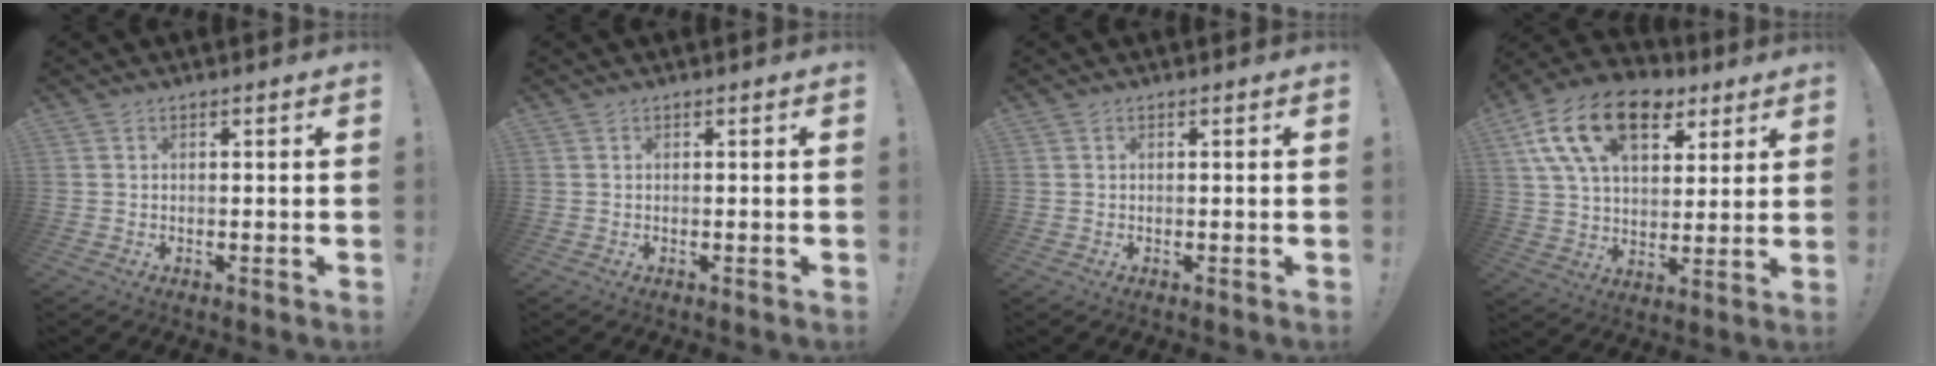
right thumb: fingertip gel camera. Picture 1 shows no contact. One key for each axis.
{"total": 0.0}
{"total": 0.0}
{"total": 19.8, "fx": 9.6, "fy": 11.8, "fz": 12.6, "tx": -0.203, "ty": -0.038, "tz": 0.173}